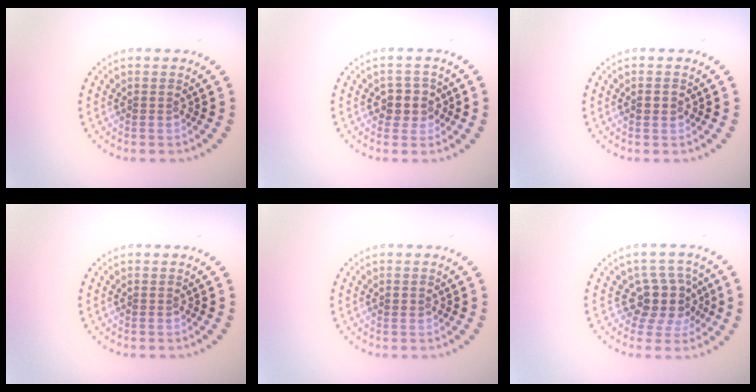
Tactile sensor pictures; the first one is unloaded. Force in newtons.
{"total": 2.4, "press": 2.1, "slide": 1.0}
{"total": 1.4, "press": 1.4, "slide": 0.2}
{"total": 0.0}
{"total": 0.8, "press": 0.8, "slide": 0.2}
{"total": 3.7, "press": 2.9, "slide": 2.3}